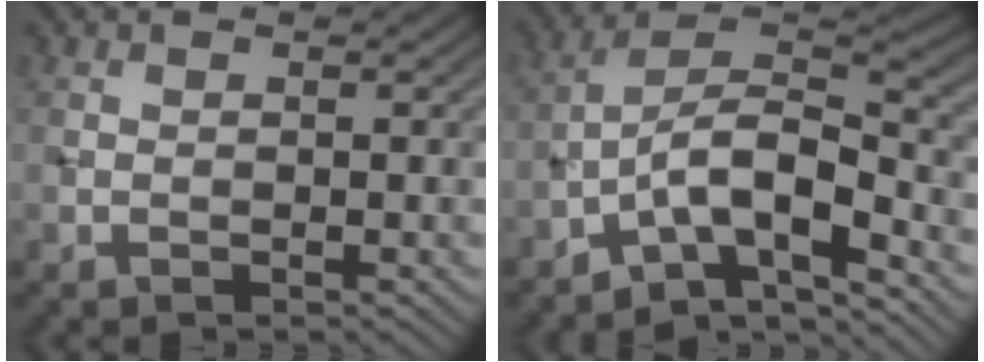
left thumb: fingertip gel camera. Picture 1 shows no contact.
{"total": 9.6, "force": [-6.1, 3.3, 6.6], "torque": [-0.102, 0.010, -0.129]}